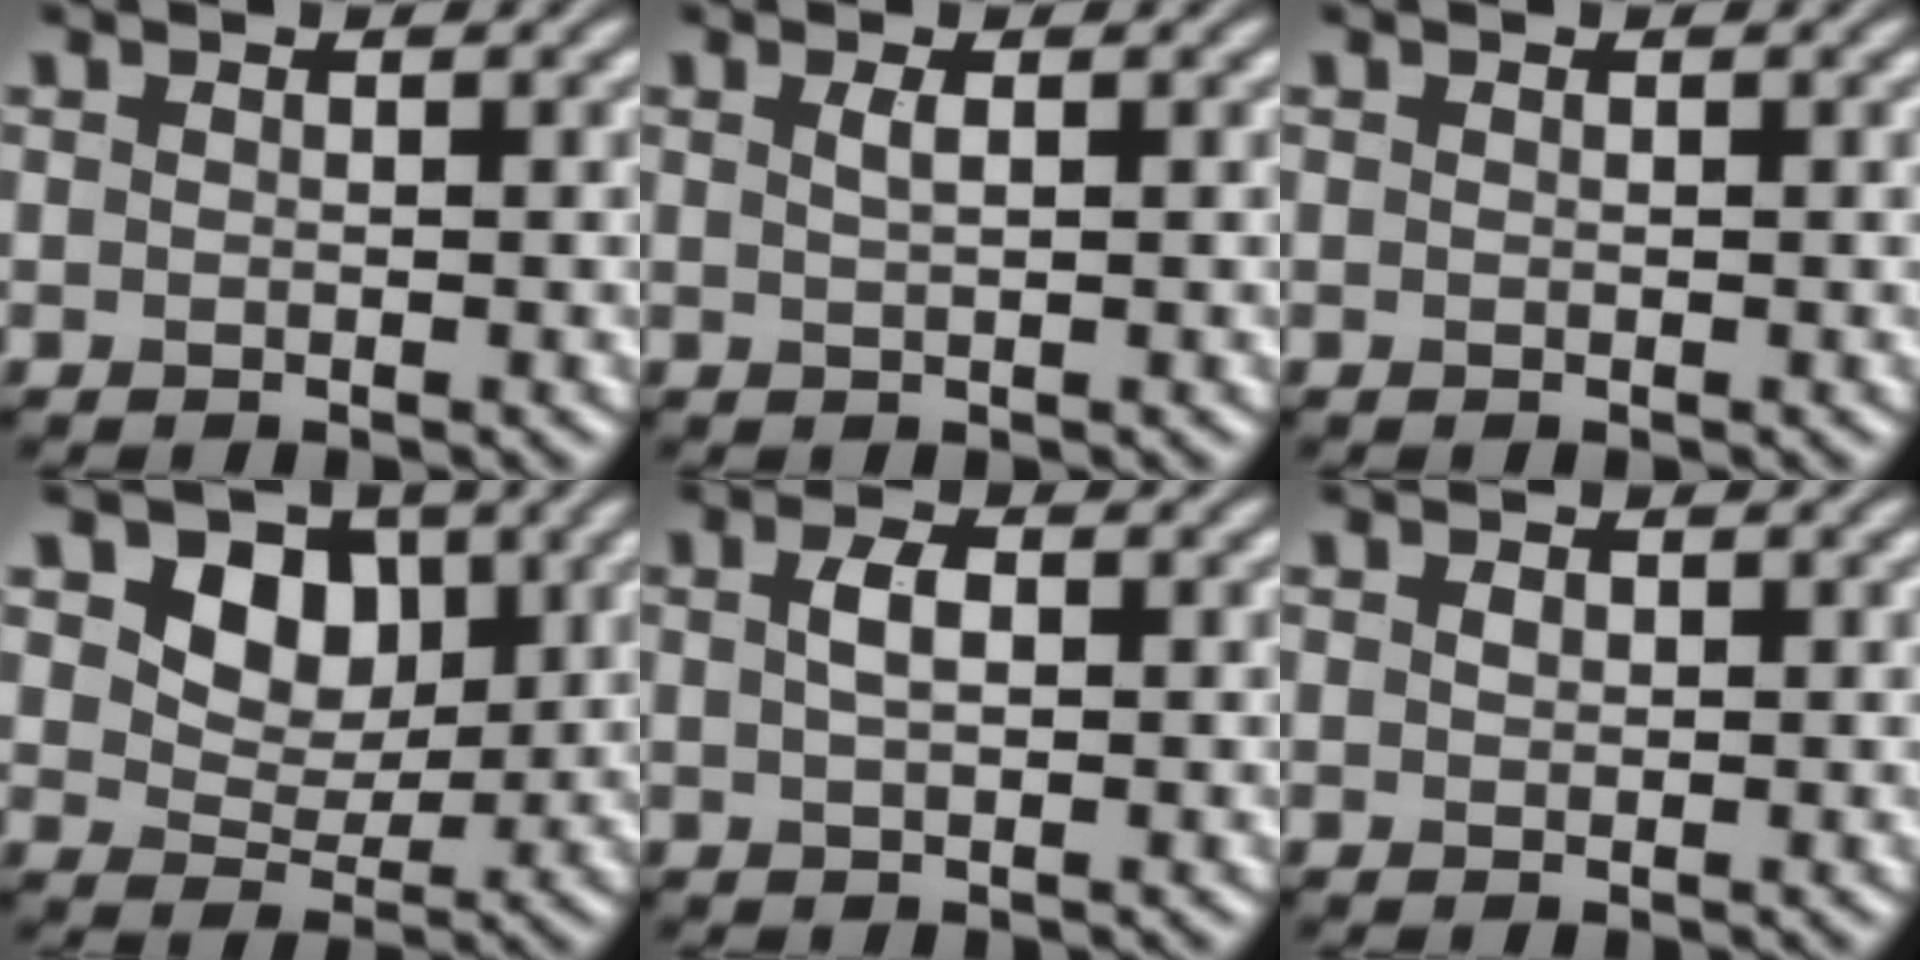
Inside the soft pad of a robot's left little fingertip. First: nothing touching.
{"total": 1.2, "force": [0.4, 0.4, 1.0], "torque": [-0.017, 0.004, 0.007]}
{"total": 0.0}
{"total": 5.4, "force": [2.1, 3.9, 2.9], "torque": [-0.060, -0.016, 0.035]}
{"total": 2.1, "force": [0.4, 1.0, 1.8], "torque": [-0.039, 0.004, 0.006]}
{"total": 0.7, "force": [0.2, 0.5, 0.4], "torque": [-0.010, 0.001, 0.003]}